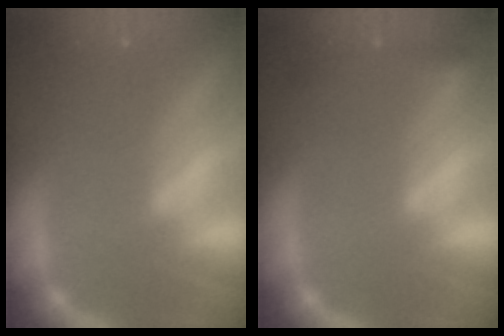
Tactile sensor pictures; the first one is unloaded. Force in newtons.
{"total": 2.4}